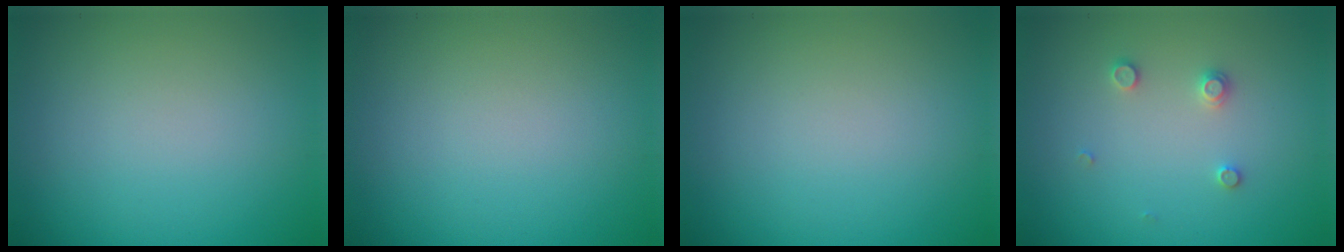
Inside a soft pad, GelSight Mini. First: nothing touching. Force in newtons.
{"total": 0.0}
{"total": 0.0}
{"total": 1.3, "press": 1.3, "slide": 0.2}